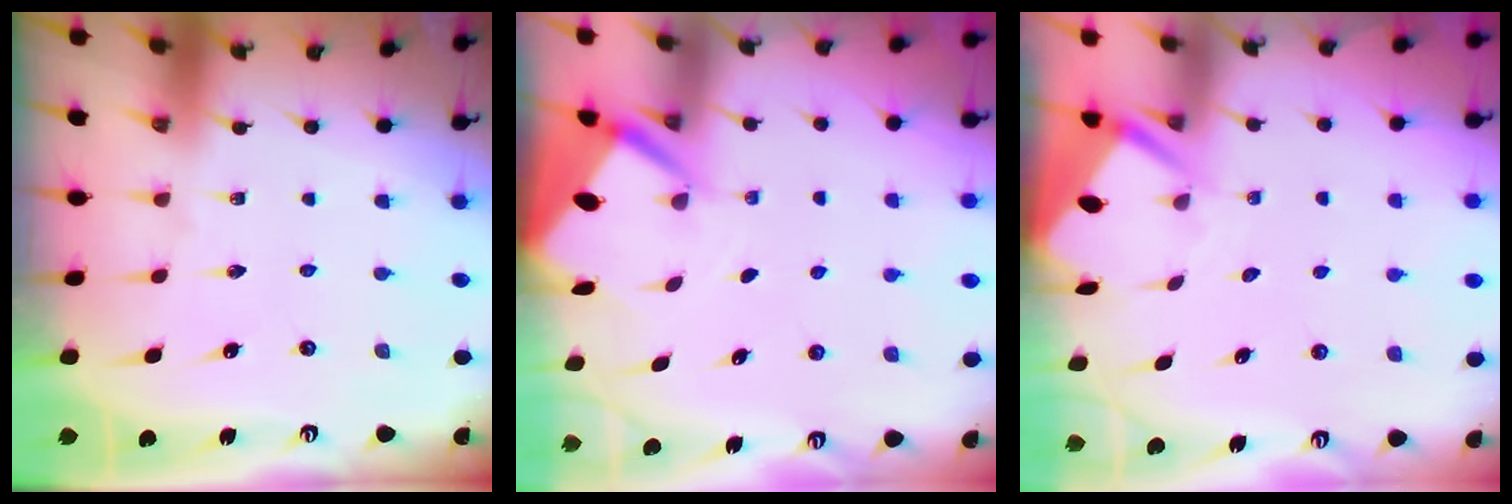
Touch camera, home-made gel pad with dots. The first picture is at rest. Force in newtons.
{"total": 3.5, "press": 3.5, "slide": 0.2}
{"total": 3.4, "press": 3.4, "slide": 0.3}